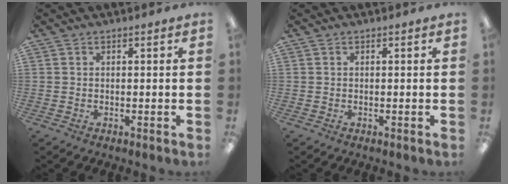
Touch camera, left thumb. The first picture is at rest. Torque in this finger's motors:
{"motor_torque": [-0.03, -0.10, 0.26, -0.02, 0.00]}